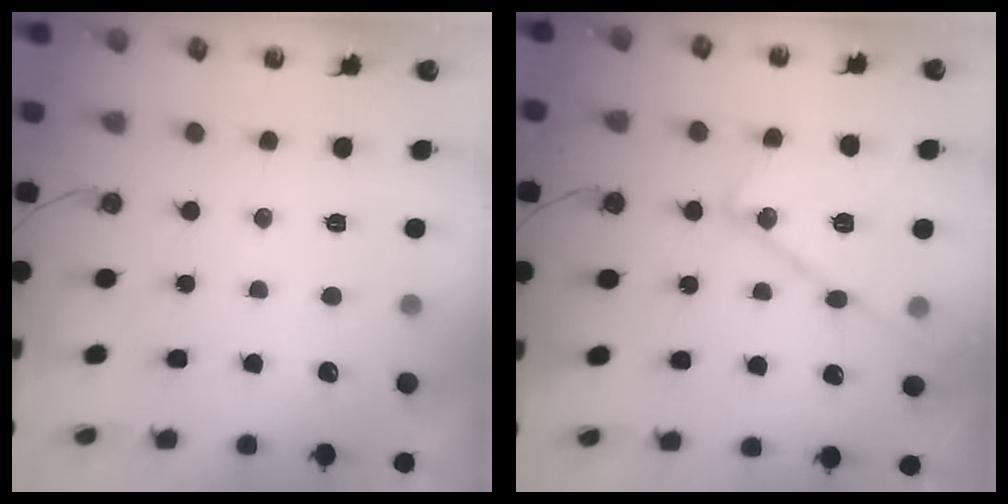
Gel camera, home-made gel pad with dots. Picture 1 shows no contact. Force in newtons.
{"total": 18.5, "press": 18.4, "slide": 1.7}